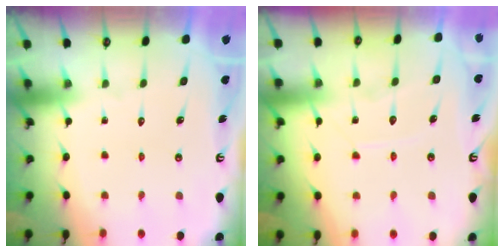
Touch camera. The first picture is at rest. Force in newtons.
{"total": 7.0, "press": 7.0, "slide": 0.5}